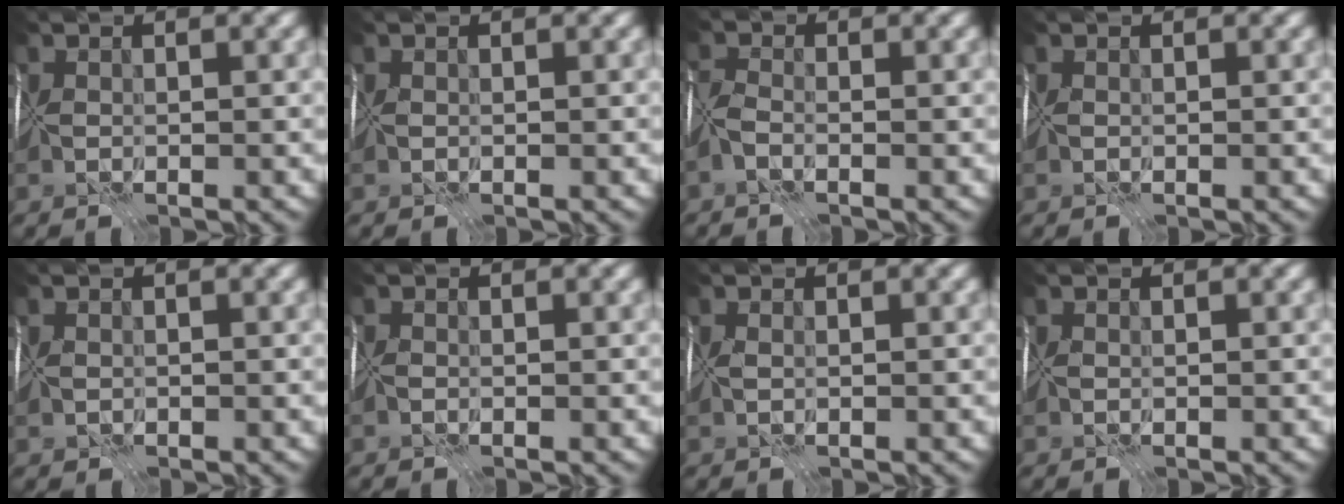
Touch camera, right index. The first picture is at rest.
{"total": 0.0}
{"total": 1.5, "force": [-1.4, -0.3, 0.2], "torque": [-0.002, 0.000, -0.033]}
{"total": 0.0}
{"total": 0.6, "force": [-0.2, 0.5, 0.3], "torque": [-0.006, -0.007, -0.001]}
{"total": 0.7, "force": [-0.7, 0.3, 0.1], "torque": [0.004, -0.003, -0.012]}
{"total": 0.0}
{"total": 0.0}